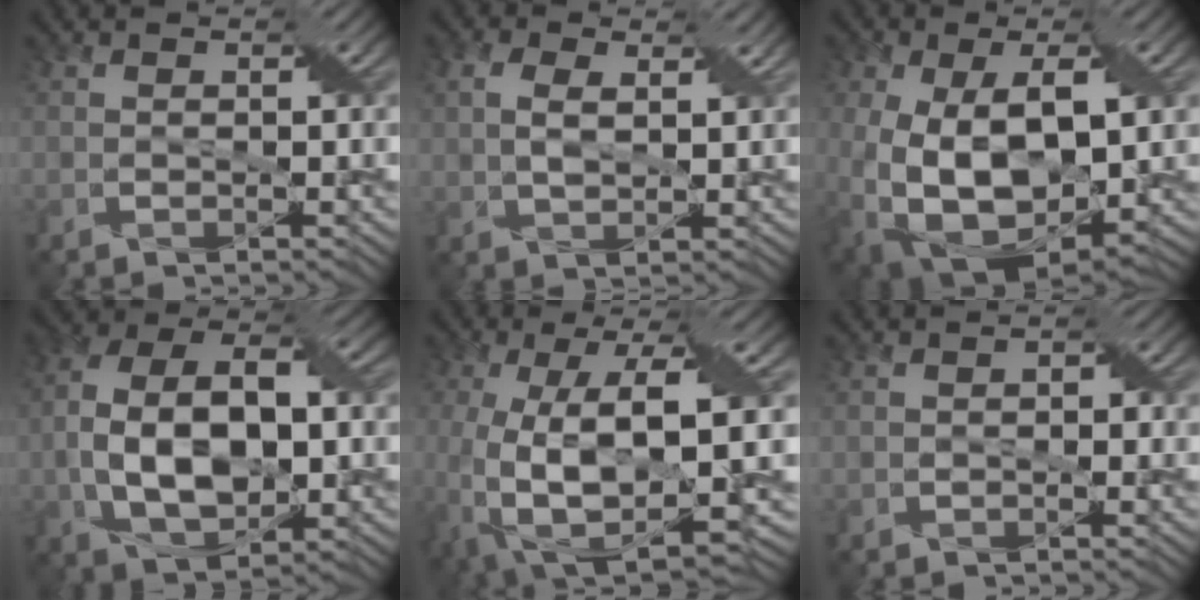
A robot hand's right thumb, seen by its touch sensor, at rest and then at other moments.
{"total": 5.0, "force": [1.6, 2.9, 3.8], "torque": [-0.085, 0.004, 0.025]}
{"total": 17.3, "force": [-1.6, 10.6, 13.5], "torque": [-0.248, -0.038, 0.002]}
{"total": 13.4, "force": [-1.1, 8.1, 10.6], "torque": [-0.215, 0.007, -0.019]}
{"total": 15.7, "force": [-3.5, 6.1, 14.0], "torque": [-0.299, -0.043, -0.042]}
{"total": 1.3, "force": [-0.5, 1.0, 0.6], "torque": [-0.011, -0.001, -0.008]}